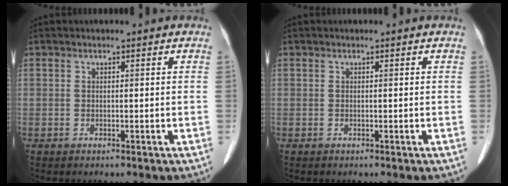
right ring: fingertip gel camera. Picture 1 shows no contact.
{"total": 0.0}